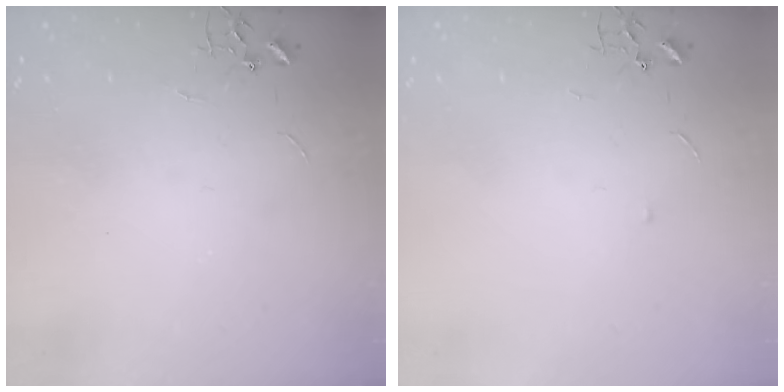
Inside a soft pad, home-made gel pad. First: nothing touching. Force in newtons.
{"total": 4.0, "press": 4.0, "slide": 0.6}